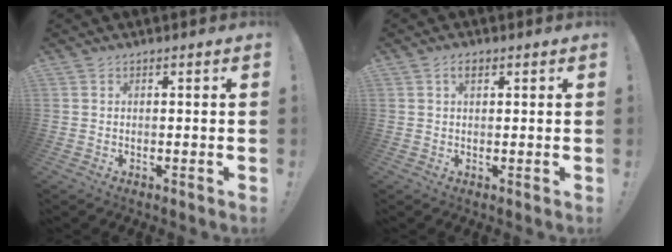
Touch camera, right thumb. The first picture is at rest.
{"total": 2.1, "force": [1.1, 1.1, 1.4], "torque": [-0.017, 0.001, 0.016]}